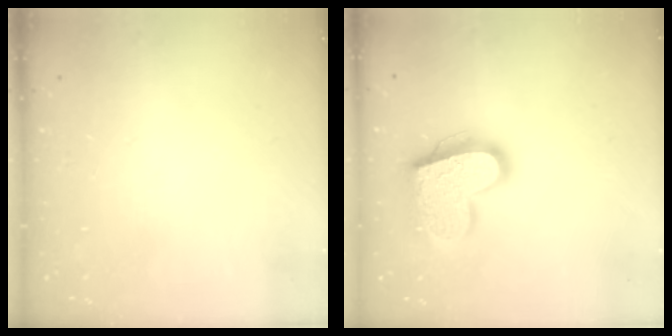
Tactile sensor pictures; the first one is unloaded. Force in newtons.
{"total": 20.2, "press": 20.2, "slide": 1.5}